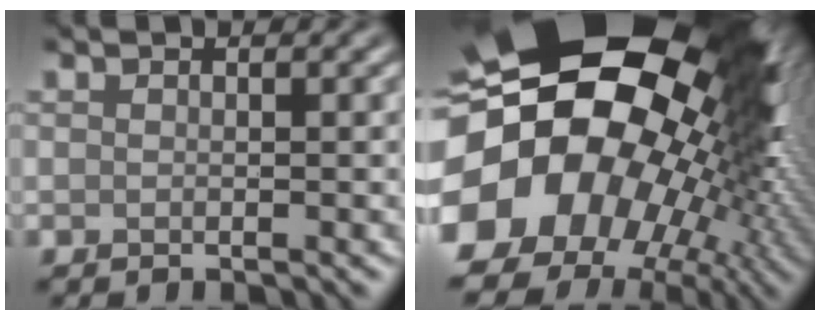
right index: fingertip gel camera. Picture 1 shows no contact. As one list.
[{"total": 23.5, "force": [-0.8, 18.7, 14.2], "torque": [-0.239, -0.024, -0.056]}]